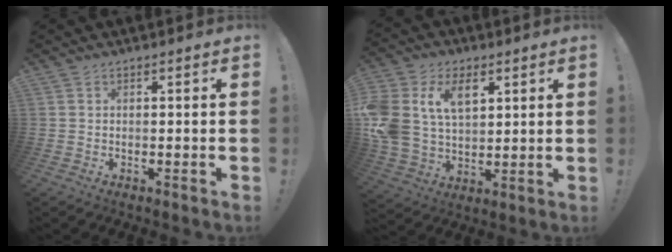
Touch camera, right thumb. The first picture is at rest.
{"total": 16.4, "force": [6.3, 11.5, 9.8], "torque": [-0.190, -0.022, 0.122]}